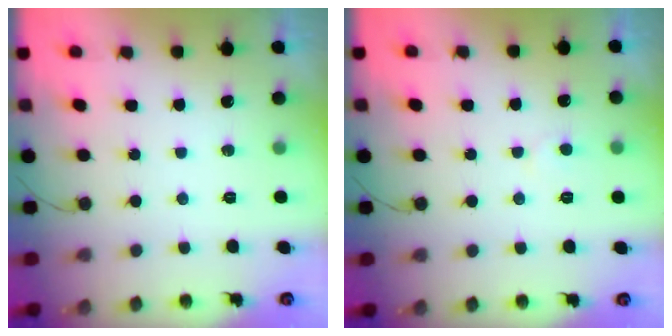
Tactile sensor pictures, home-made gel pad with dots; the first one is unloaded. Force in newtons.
{"total": 3.6, "press": 3.6, "slide": 0.3}